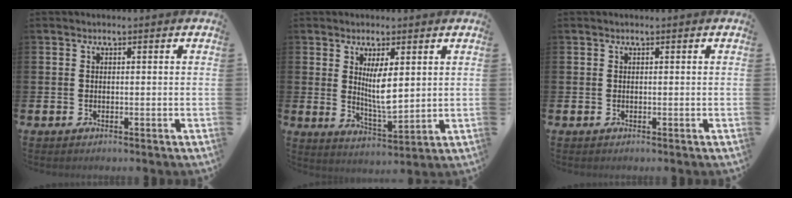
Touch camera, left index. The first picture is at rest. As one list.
[{"total": 5.5, "force": [2.3, 1.5, 4.7], "torque": [-0.069, -0.024, 0.035]}, {"total": 0.0}]